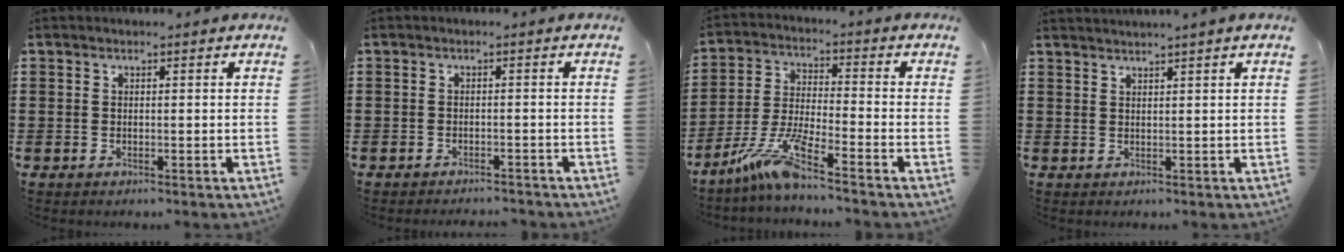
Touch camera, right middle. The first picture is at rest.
{"total": 1.4, "force": [-1.4, 0.0, 0.0], "torque": [-0.005, 0.001, -0.028]}
{"total": 8.5, "force": [-6.2, 0.2, 5.9], "torque": [-0.133, -0.018, -0.125]}
{"total": 1.5, "force": [1.4, -0.6, 0.2], "torque": [-0.003, -0.002, 0.027]}